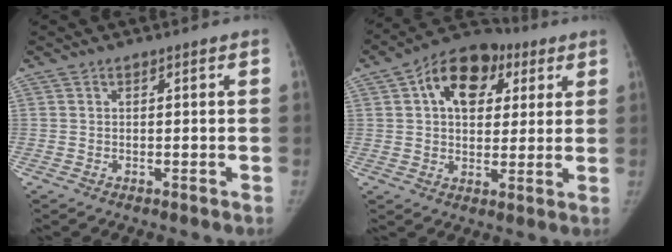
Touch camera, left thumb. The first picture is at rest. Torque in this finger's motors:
{"motor_torque": [-0.12, 0.49, 0.53, 0.51, 0.07]}